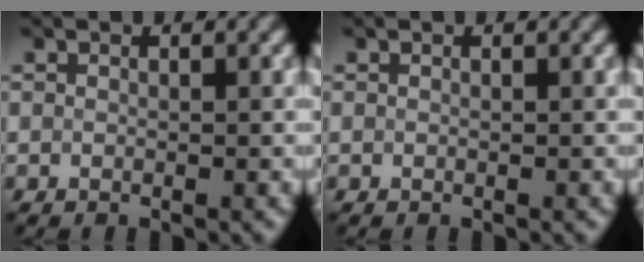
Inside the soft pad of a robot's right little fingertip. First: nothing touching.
{"total": 0.0}